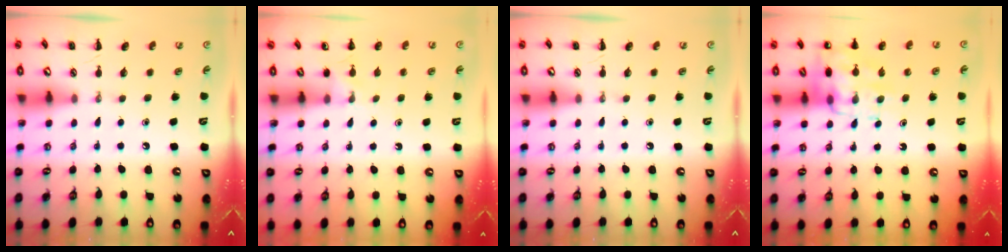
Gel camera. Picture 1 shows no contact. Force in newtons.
{"total": 4.6, "press": 4.3, "slide": 1.8}
{"total": 0.0}
{"total": 12.5, "press": 12.3, "slide": 2.5}